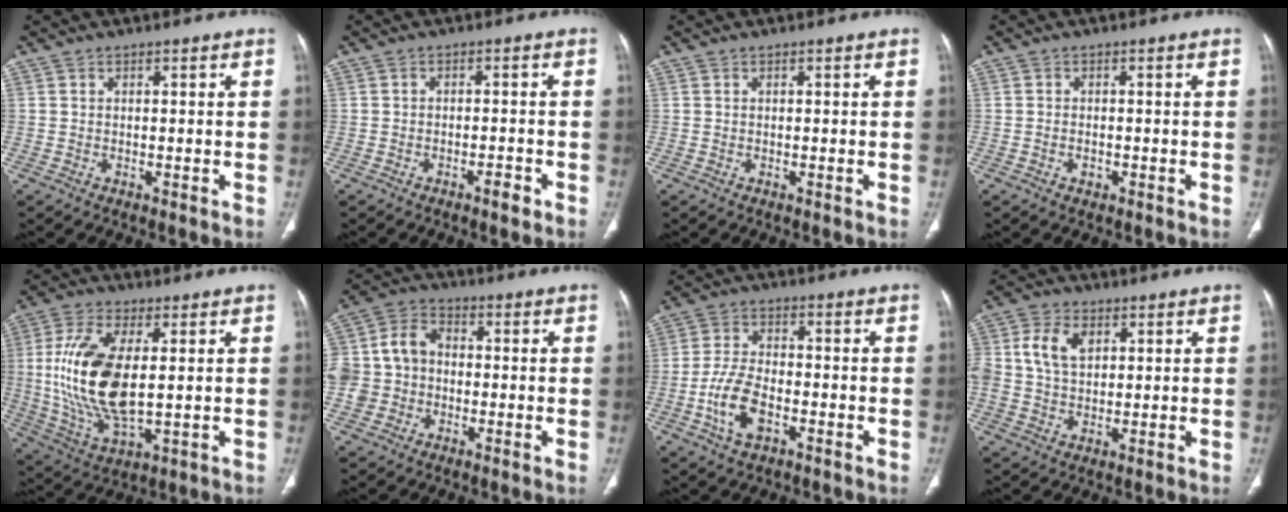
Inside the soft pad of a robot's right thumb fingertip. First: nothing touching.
{"total": 2.3, "force": [-1.5, 0.7, 1.5], "torque": [-0.023, 0.008, -0.026]}
{"total": 0.0}
{"total": 1.4, "force": [-0.6, 1.0, 0.8], "torque": [-0.010, 0.004, -0.007]}
{"total": 17.4, "force": [1.3, 8.0, 15.4], "torque": [-0.321, -0.013, 0.033]}
{"total": 11.5, "force": [-1.2, 9.9, 5.7], "torque": [-0.108, 0.038, -0.029]}
{"total": 8.6, "force": [-3.2, 4.7, 6.5], "torque": [-0.133, 0.016, -0.062]}
{"total": 7.9, "force": [2.1, 5.4, 5.3], "torque": [-0.103, 0.007, 0.041]}